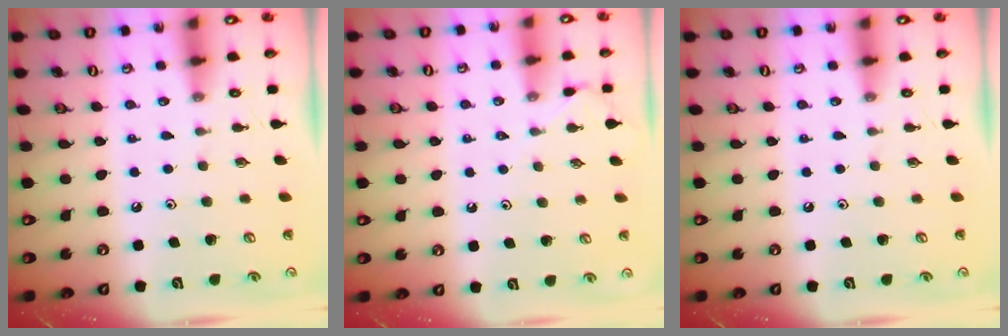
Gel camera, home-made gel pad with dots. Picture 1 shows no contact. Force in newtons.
{"total": 4.5, "press": 4.4, "slide": 0.7}
{"total": 0.0}